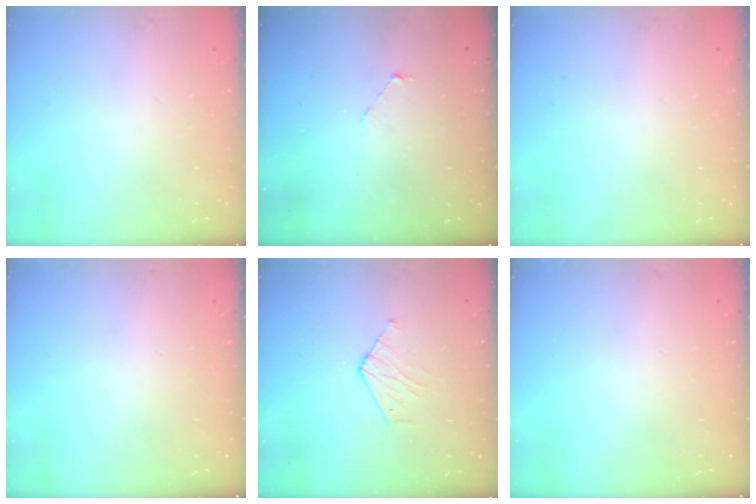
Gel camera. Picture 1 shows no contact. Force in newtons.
{"total": 1.6, "press": 1.6, "slide": 0.1}
{"total": 0.0}
{"total": 0.0}
{"total": 3.5, "press": 3.4, "slide": 0.3}
{"total": 0.0}